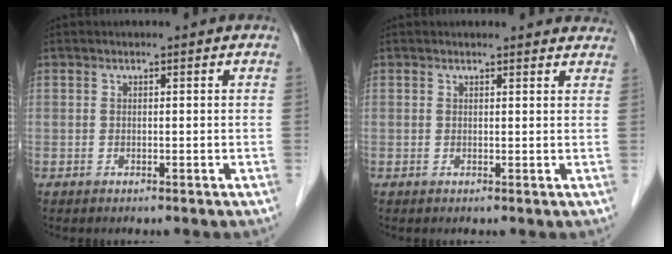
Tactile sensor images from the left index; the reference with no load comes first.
{"total": 6.7, "force": [6.3, 1.5, 1.4], "torque": [0.003, 0.002, 0.046]}